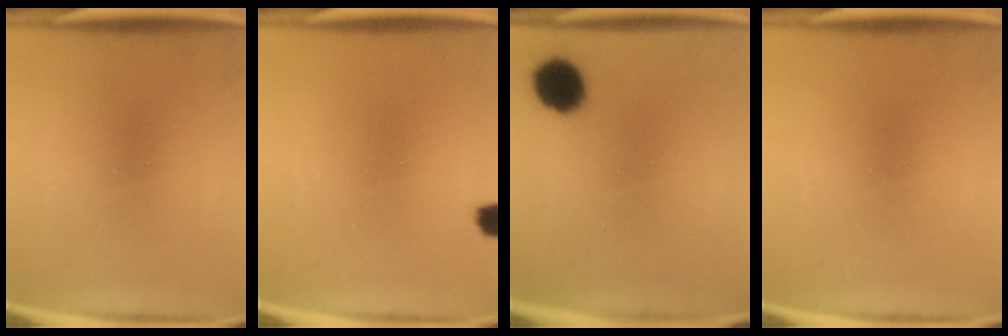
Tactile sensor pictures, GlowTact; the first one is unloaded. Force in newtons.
{"total": 2.2}
{"total": 8.4}
{"total": 0.0}